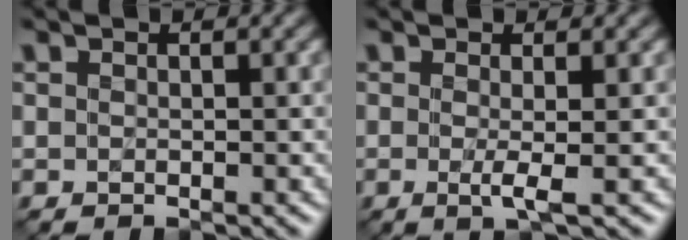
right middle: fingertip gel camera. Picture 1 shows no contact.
{"total": 1.3, "force": [-0.4, -0.3, 1.2], "torque": [-0.024, -0.004, -0.007]}